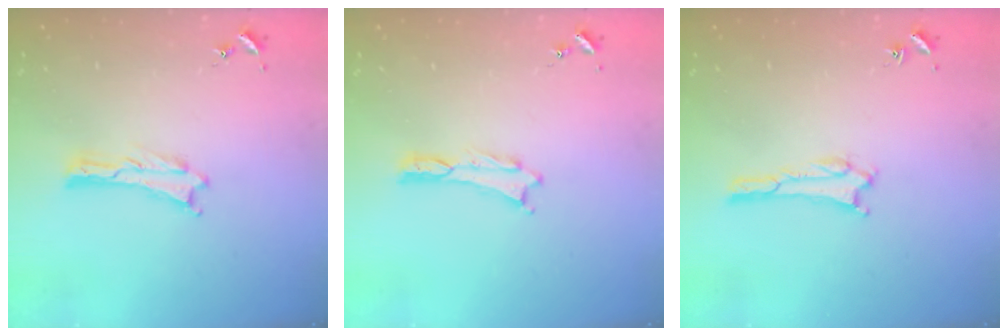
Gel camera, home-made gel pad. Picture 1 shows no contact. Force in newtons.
{"total": 0.0}
{"total": 1.5, "press": 1.5, "slide": 0.2}